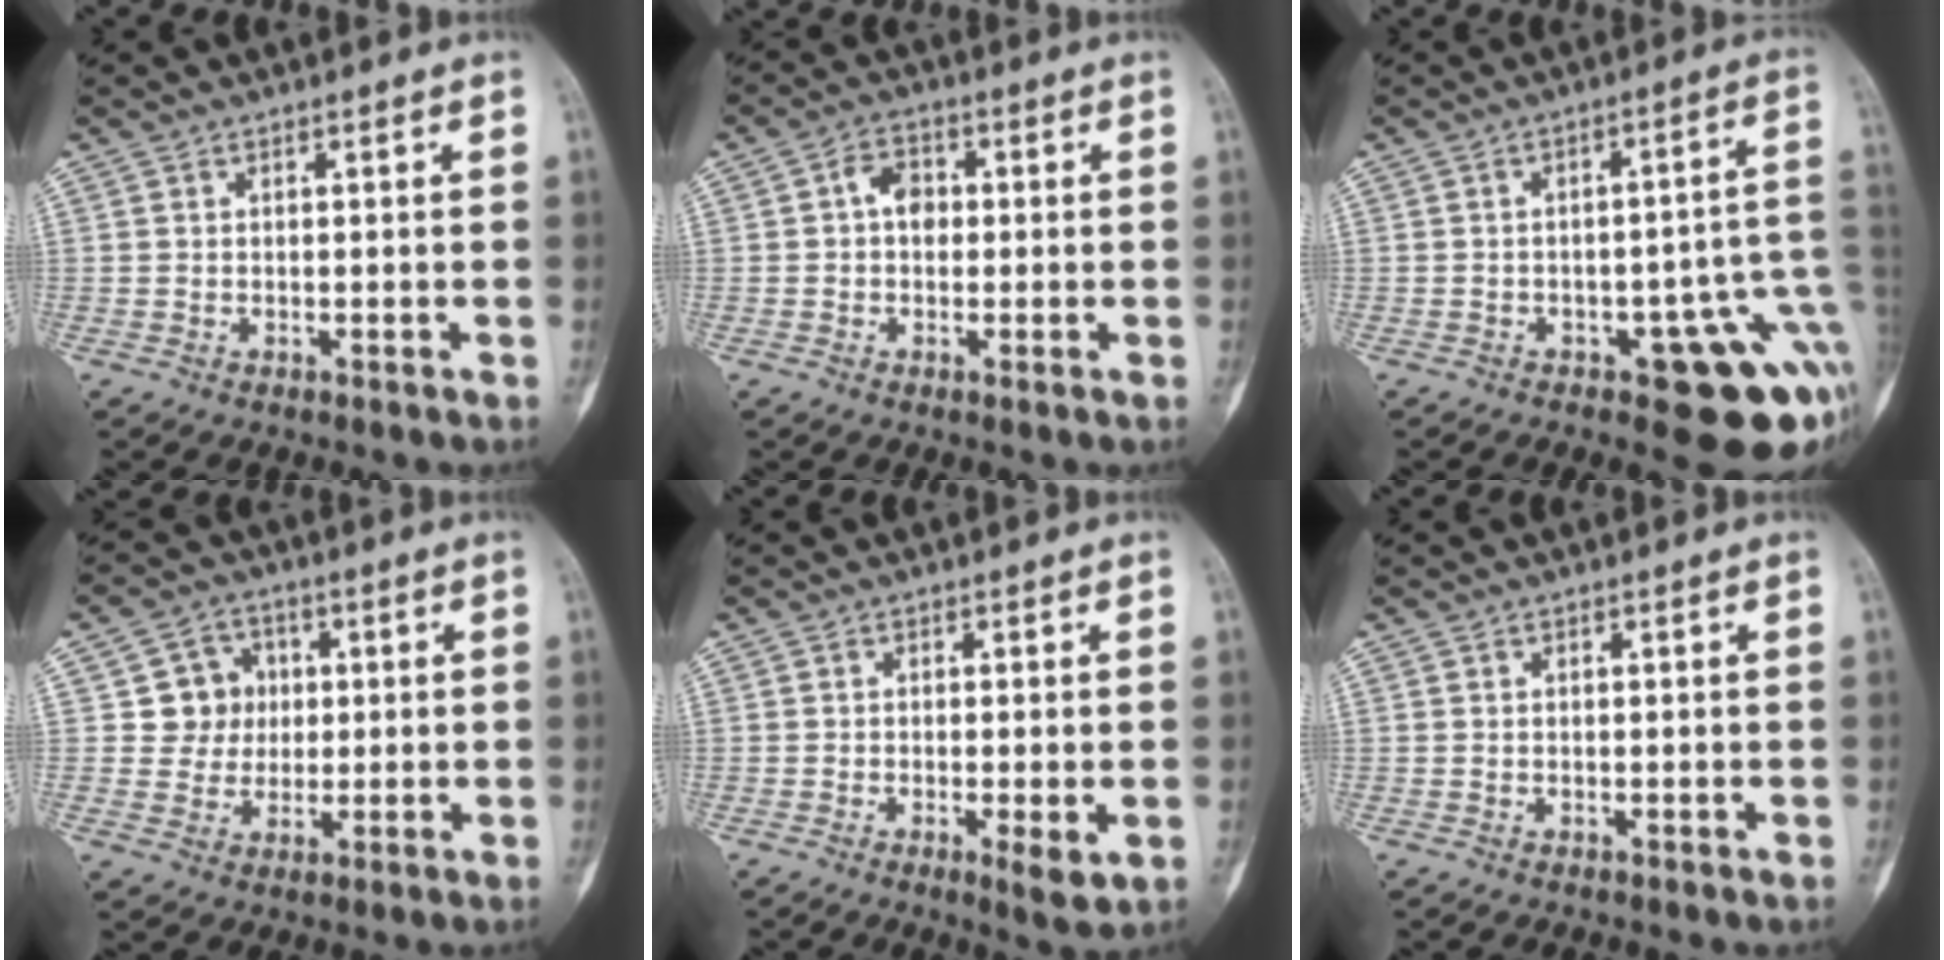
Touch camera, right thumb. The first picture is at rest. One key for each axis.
{"total": 4.3, "fx": 0.4, "fy": 3.3, "fz": 2.8, "tx": -0.026, "ty": 0.011, "tz": -0.001}
{"total": 14.7, "fx": -4.6, "fy": 5.5, "fz": 12.9, "tx": -0.108, "ty": 0.031, "tz": -0.045}
{"total": 7.3, "fx": 1.1, "fy": 7.0, "fz": 1.9, "tx": 0.014, "ty": 0.008, "tz": 0.015}
{"total": 3.8, "fx": -0.9, "fy": 0.9, "fz": 3.6, "tx": -0.060, "ty": -0.011, "tz": -0.016}
{"total": 0.0}